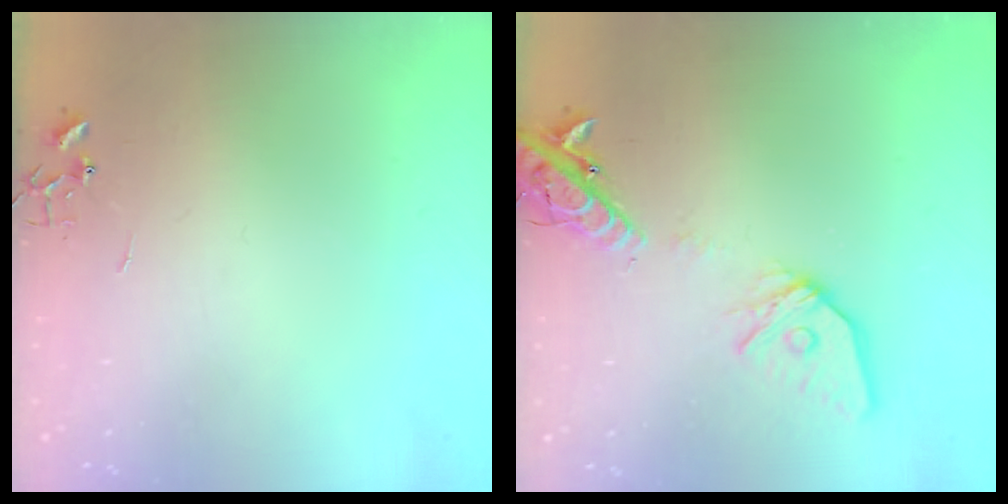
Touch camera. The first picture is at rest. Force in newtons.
{"total": 15.2, "press": 14.9, "slide": 3.0}